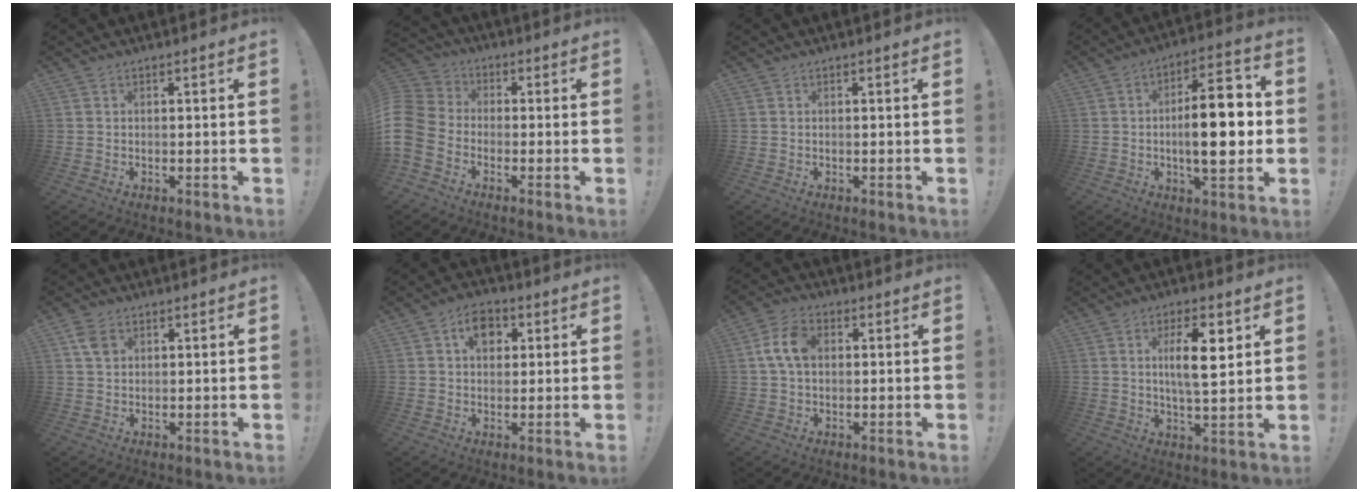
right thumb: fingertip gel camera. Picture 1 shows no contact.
{"total": 9.6, "force": [-4.7, 6.8, 5.0], "torque": [-0.120, 0.031, -0.086]}
{"total": 0.0}
{"total": 17.1, "force": [-1.0, 6.3, 15.9], "torque": [-0.250, 0.006, -0.022]}
{"total": 4.0, "force": [1.6, 2.8, 2.3], "torque": [-0.031, -0.003, 0.031]}
{"total": 7.5, "force": [2.4, 5.5, 4.4], "torque": [-0.057, 0.003, 0.041]}
{"total": 8.6, "force": [1.2, 5.8, 6.3], "torque": [-0.129, 0.015, 0.026]}
{"total": 10.7, "force": [3.1, 3.1, 9.7], "torque": [-0.151, -0.005, 0.048]}